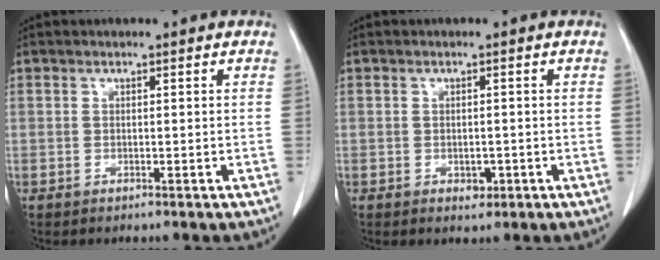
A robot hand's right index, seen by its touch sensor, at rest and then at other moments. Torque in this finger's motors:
{"motor_torque": [0.01, -0.02, 0.02, 0.00]}